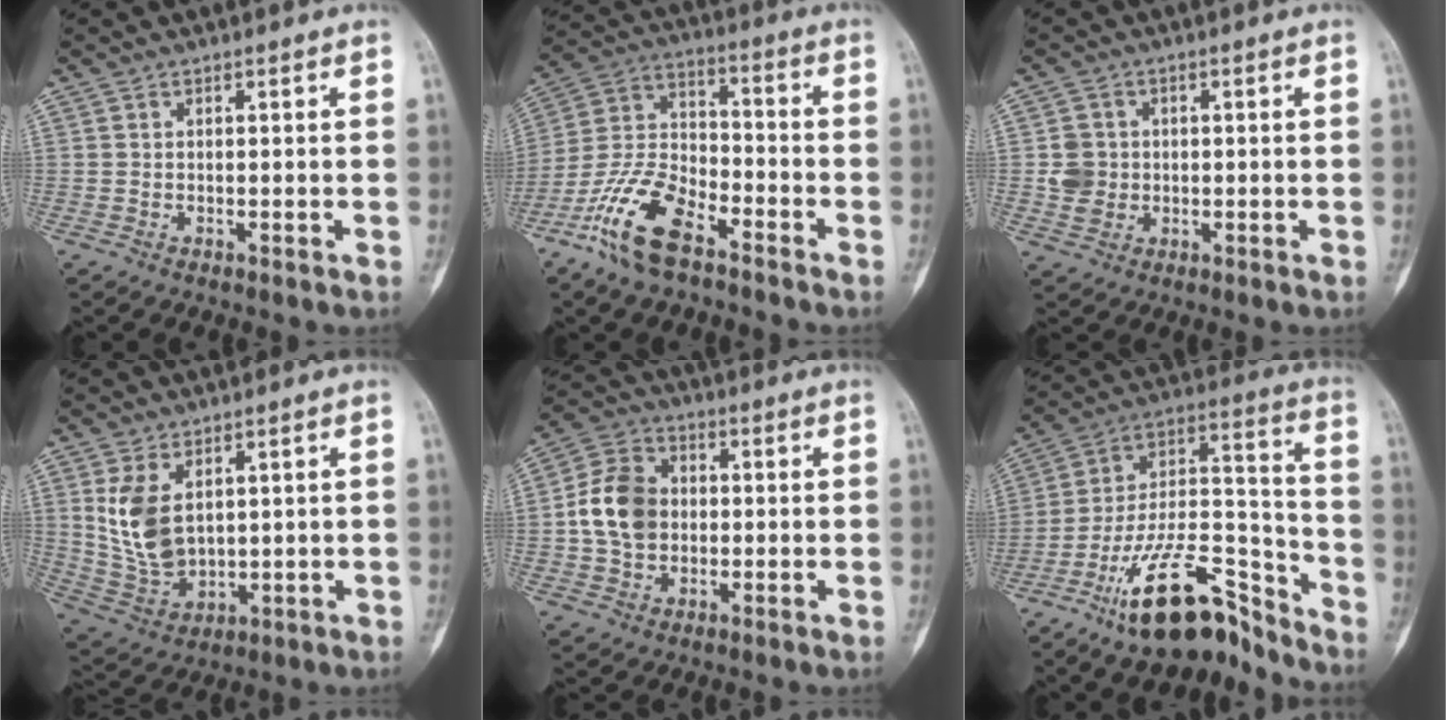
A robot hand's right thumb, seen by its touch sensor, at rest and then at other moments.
{"total": 14.1, "force": [-8.9, 6.1, 9.1], "torque": [-0.186, 0.049, -0.180]}
{"total": 4.7, "force": [0.0, 4.3, 1.9], "torque": [-0.018, 0.004, 0.003]}
{"total": 10.5, "force": [2.9, 6.5, 7.7], "torque": [-0.138, -0.016, 0.076]}
{"total": 11.1, "force": [-0.1, 8.7, 6.9], "torque": [-0.109, 0.019, -0.008]}
{"total": 20.0, "force": [-14.3, 7.2, 12.0], "torque": [-0.194, 0.110, -0.248]}